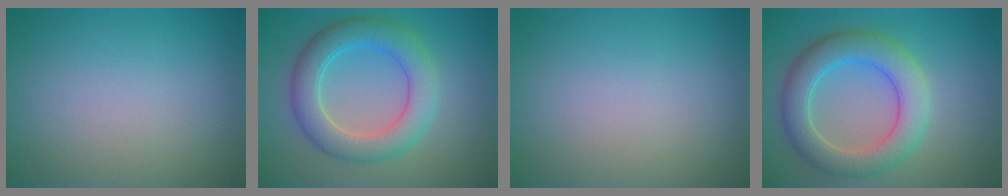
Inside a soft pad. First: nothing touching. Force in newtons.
{"total": 5.6, "press": 5.6, "slide": 0.2}
{"total": 0.0}
{"total": 5.9, "press": 5.9, "slide": 0.3}